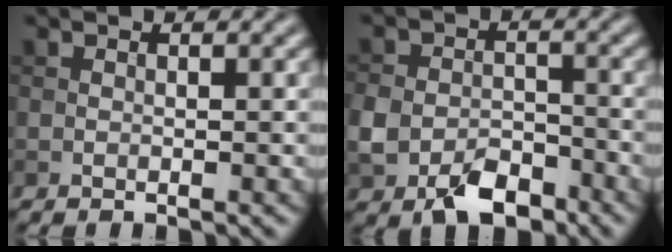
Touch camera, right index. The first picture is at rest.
{"total": 6.4, "force": [-3.3, 4.0, 3.7], "torque": [-0.071, -0.007, -0.064]}